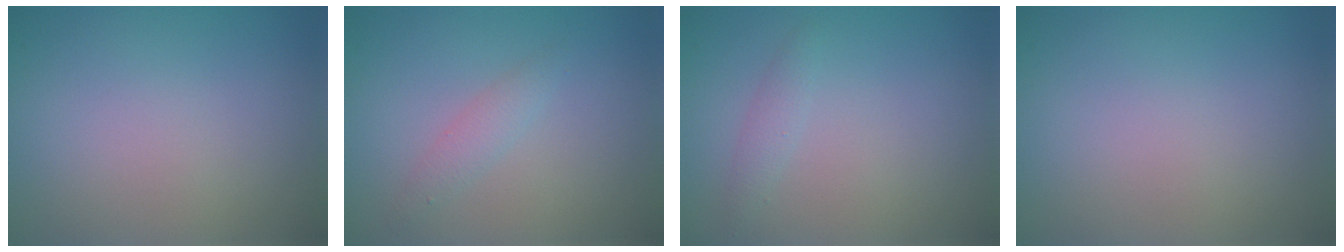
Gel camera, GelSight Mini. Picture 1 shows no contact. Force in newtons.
{"total": 1.5, "press": 1.5, "slide": 0.0}
{"total": 1.1, "press": 1.1, "slide": 0.0}
{"total": 0.0}